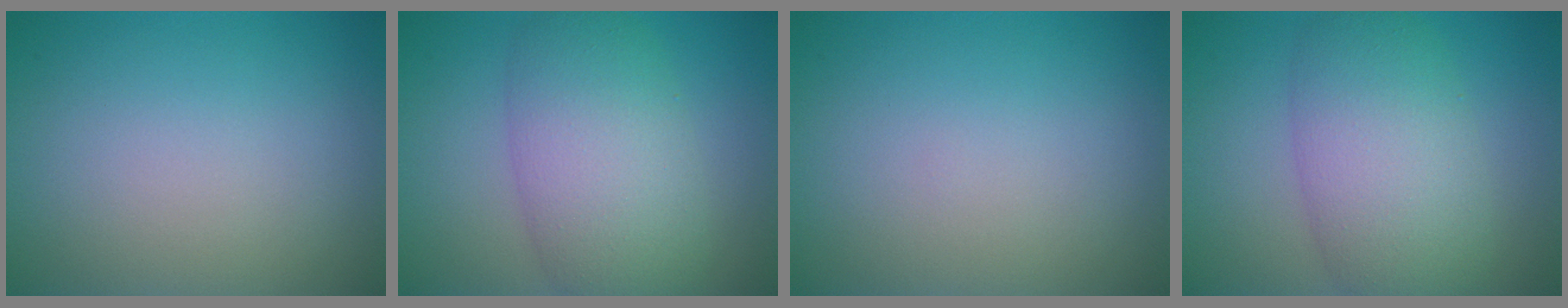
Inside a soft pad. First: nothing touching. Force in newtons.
{"total": 7.6, "press": 7.6, "slide": 0.1}
{"total": 0.0}
{"total": 7.6, "press": 7.6, "slide": 0.1}